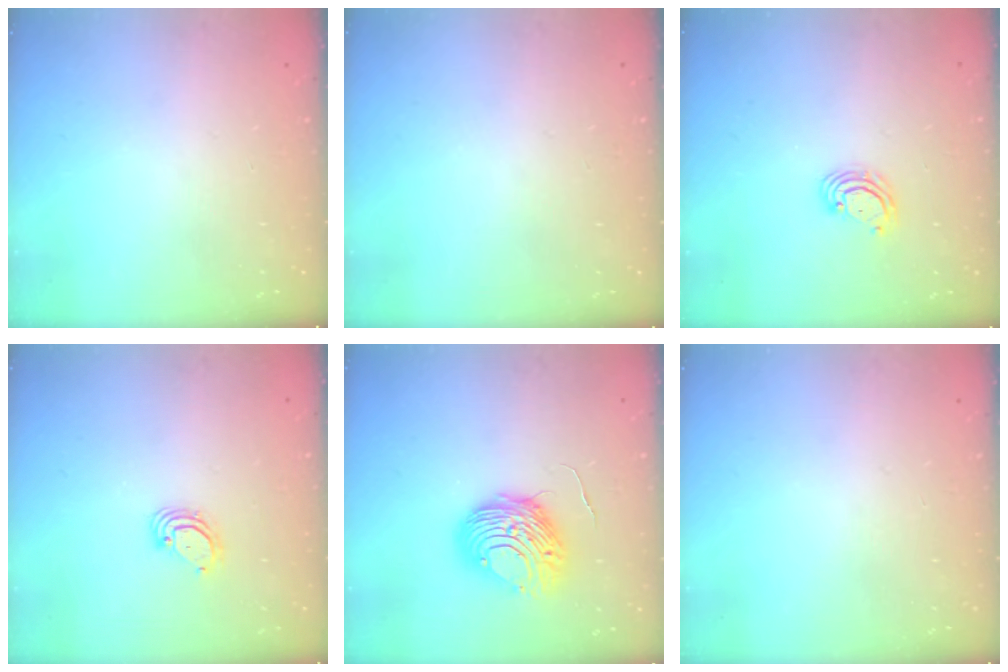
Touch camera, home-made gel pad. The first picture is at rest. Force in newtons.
{"total": 0.0}
{"total": 3.8, "press": 3.8, "slide": 0.3}
{"total": 3.7, "press": 3.7, "slide": 0.2}
{"total": 9.7, "press": 9.6, "slide": 1.1}
{"total": 0.0}